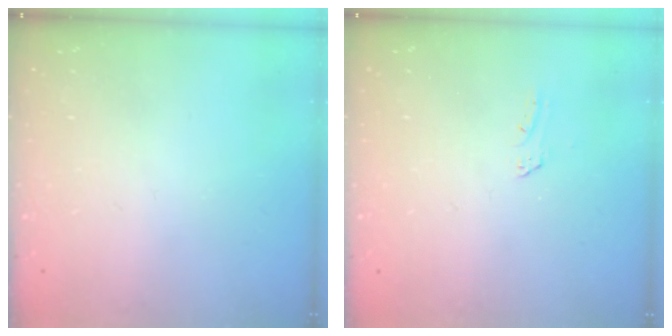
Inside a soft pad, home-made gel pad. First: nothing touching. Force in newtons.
{"total": 1.5, "press": 1.4, "slide": 0.1}